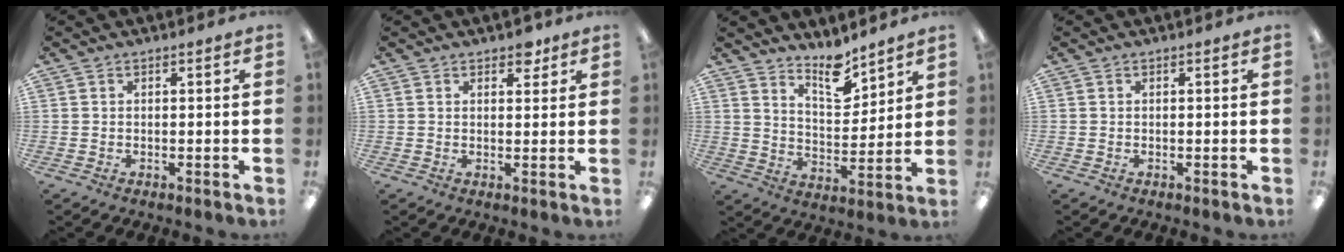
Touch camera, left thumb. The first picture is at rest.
{"total": 3.4, "force": [2.4, 1.8, 1.6], "torque": [-0.004, -0.008, 0.038]}
{"total": 10.4, "force": [8.3, 3.8, 4.9], "torque": [-0.062, -0.058, 0.144]}
{"total": 0.0}